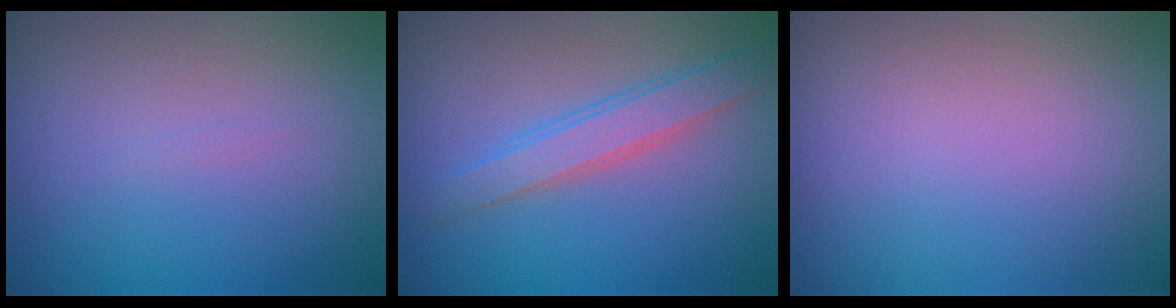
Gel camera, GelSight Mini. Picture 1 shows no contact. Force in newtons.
{"total": 2.7, "press": 2.7, "slide": 0.1}
{"total": 0.0}